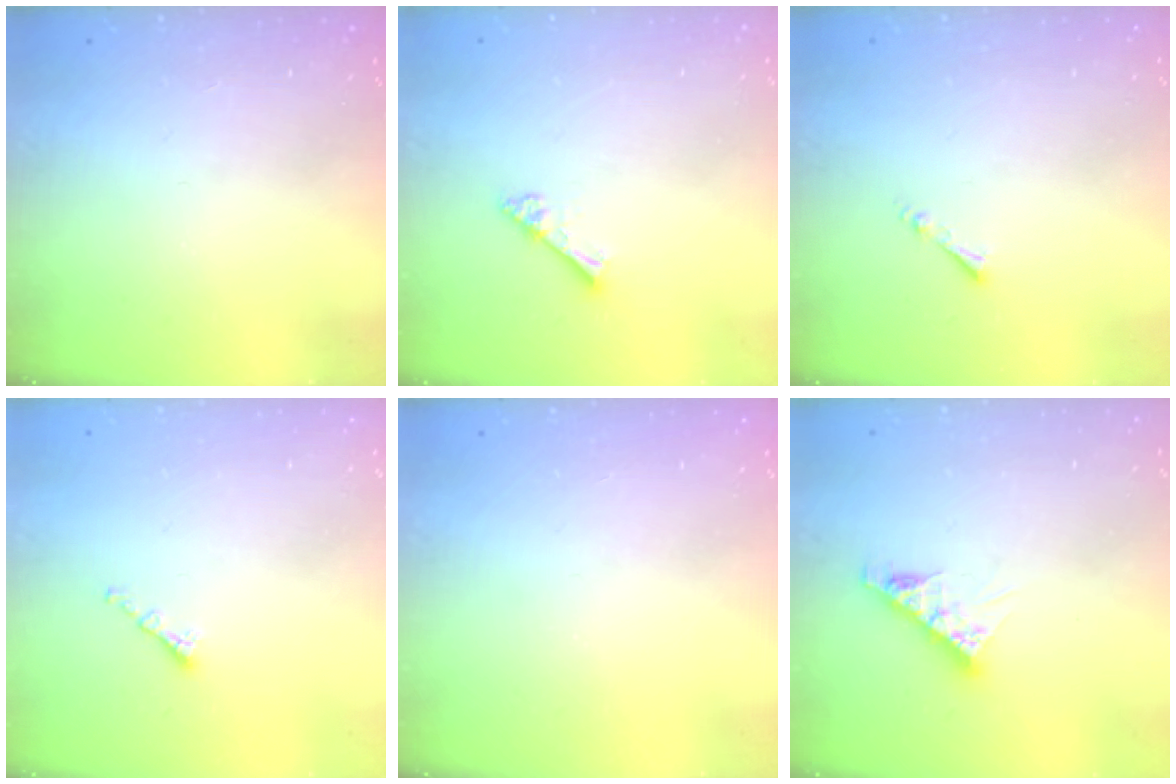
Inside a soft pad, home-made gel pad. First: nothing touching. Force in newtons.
{"total": 2.8, "press": 2.8, "slide": 0.3}
{"total": 1.3, "press": 1.2, "slide": 0.3}
{"total": 1.4, "press": 1.2, "slide": 0.6}
{"total": 0.0}
{"total": 8.0, "press": 8.0, "slide": 0.7}